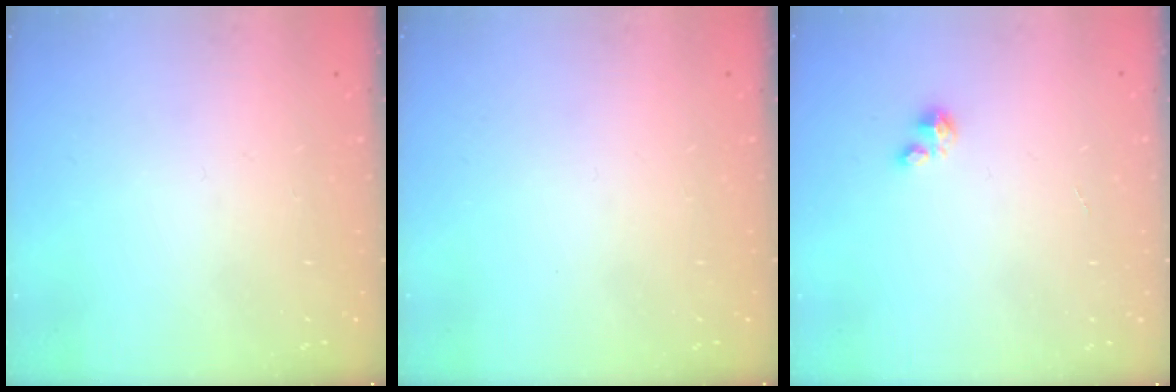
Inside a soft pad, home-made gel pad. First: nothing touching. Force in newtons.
{"total": 0.0}
{"total": 0.7, "press": 0.7, "slide": 0.2}